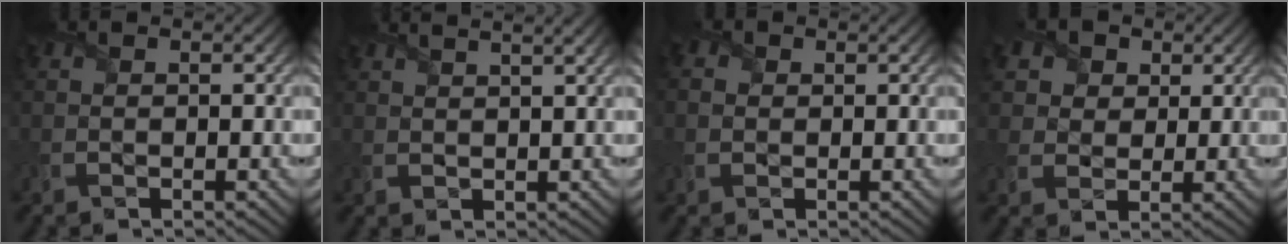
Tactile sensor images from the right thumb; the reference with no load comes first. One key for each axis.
{"total": 2.5, "fx": 2.1, "fy": 0.0, "fz": 1.3, "tx": -0.018, "ty": 0.004, "tz": 0.030}
{"total": 1.8, "fx": 0.2, "fy": 1.6, "fz": 0.7, "tx": -0.028, "ty": 0.001, "tz": 0.002}
{"total": 8.5, "fx": 4.6, "fy": 6.4, "fz": 3.2, "tx": -0.119, "ty": 0.007, "tz": 0.082}